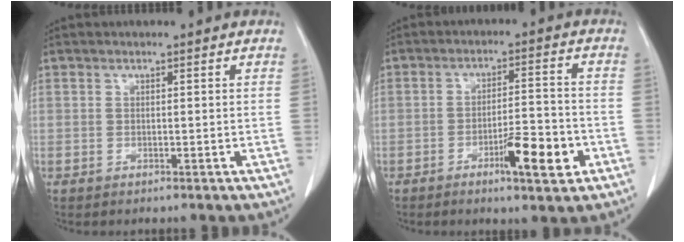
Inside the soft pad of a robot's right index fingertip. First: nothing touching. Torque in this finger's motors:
{"motor_torque": [0.51, -0.47, 0.40, 0.09]}